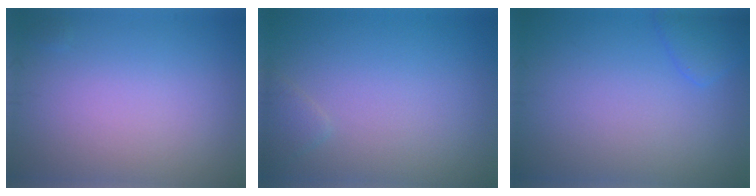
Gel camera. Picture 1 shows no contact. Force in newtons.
{"total": 1.0, "press": 1.0, "slide": 0.0}
{"total": 1.9, "press": 1.9, "slide": 0.1}